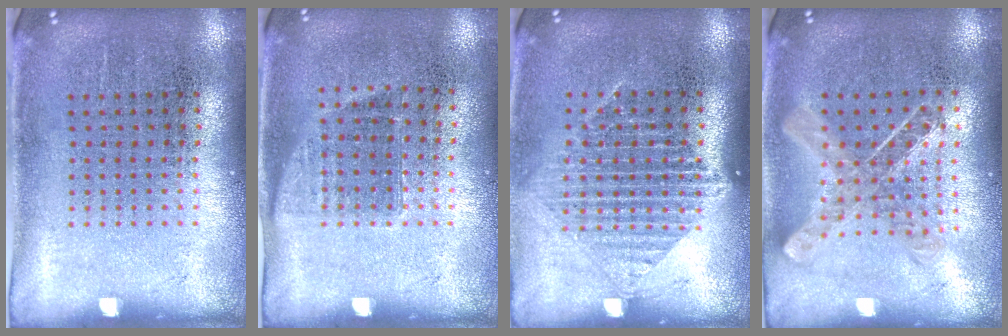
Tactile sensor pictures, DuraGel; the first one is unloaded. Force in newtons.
{"total": 0.9, "press": 0.7, "slide": 0.5}
{"total": 1.4, "press": 1.3, "slide": 0.6}
{"total": 1.0, "press": 1.0, "slide": 0.1}